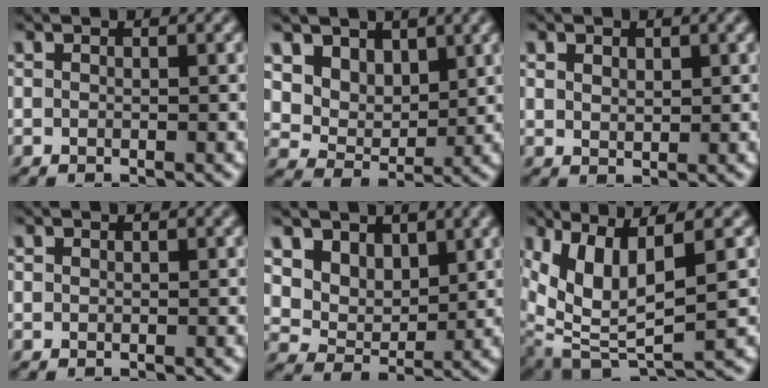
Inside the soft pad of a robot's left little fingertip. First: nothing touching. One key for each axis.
{"total": 5.6, "fx": 3.2, "fy": 3.8, "fz": 2.5, "tx": -0.078, "ty": -0.023, "tz": 0.077}
{"total": 1.2, "fx": 0.7, "fy": 0.7, "fz": 0.6, "tx": -0.016, "ty": 0.001, "tz": 0.014}
{"total": 0.0}
{"total": 5.4, "fx": 3.1, "fy": 3.7, "fz": 2.3, "tx": -0.074, "ty": -0.023, "tz": 0.074}
{"total": 7.9, "fx": 2.8, "fy": 2.4, "fz": 7.0, "tx": -0.156, "ty": -0.002, "tz": 0.057}